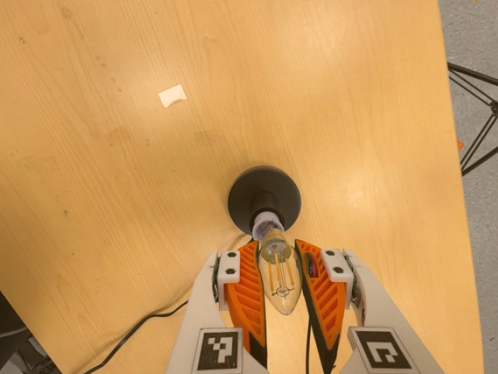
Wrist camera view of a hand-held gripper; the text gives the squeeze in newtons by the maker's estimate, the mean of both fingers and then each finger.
{"total": 20.3, "left": 21.8, "right": 18.7}